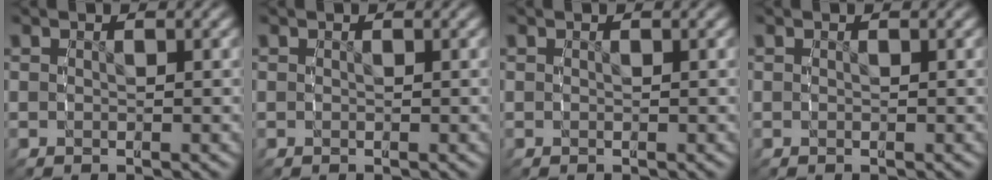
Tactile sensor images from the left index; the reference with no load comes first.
{"total": 0.0}
{"total": 0.0}
{"total": 0.0}